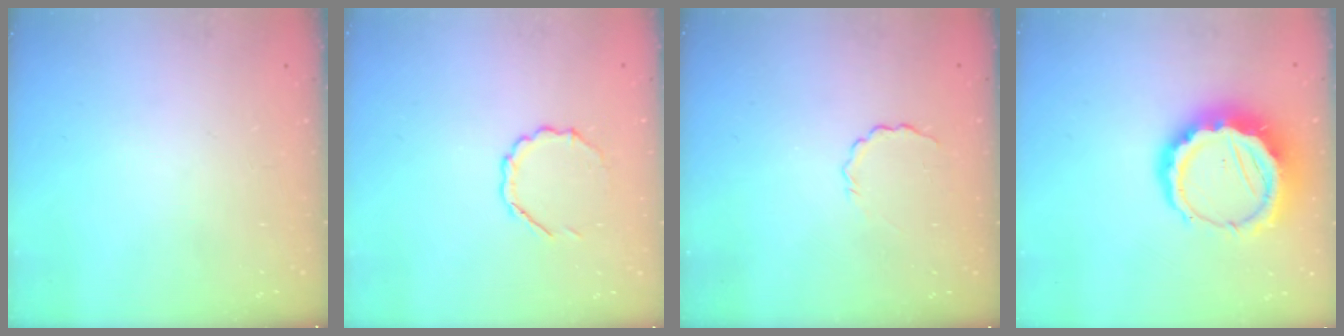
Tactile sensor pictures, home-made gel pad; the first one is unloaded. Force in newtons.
{"total": 4.5, "press": 4.3, "slide": 1.4}
{"total": 2.7, "press": 2.5, "slide": 0.8}
{"total": 13.1, "press": 12.8, "slide": 2.6}